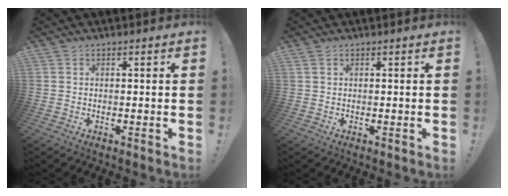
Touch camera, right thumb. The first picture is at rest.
{"total": 0.9, "force": [0.7, 0.4, 0.3], "torque": [-0.006, 0.000, 0.014]}